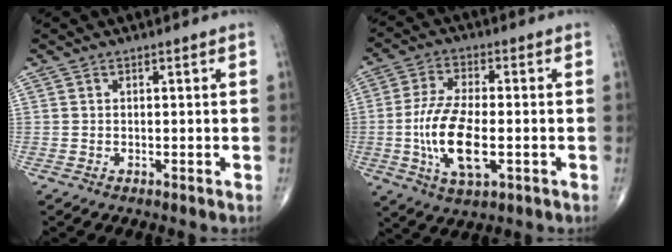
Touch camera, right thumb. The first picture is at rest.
{"total": 13.0, "force": [-2.4, 5.6, 11.4], "torque": [-0.228, 0.003, -0.042]}